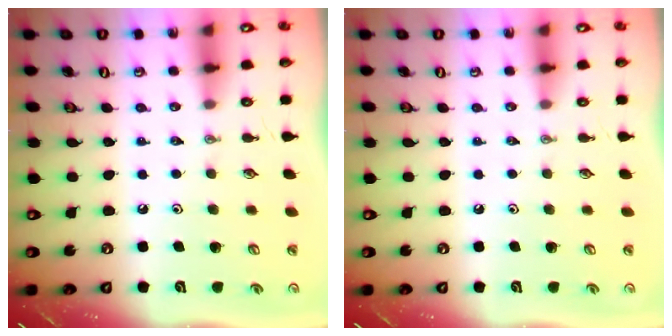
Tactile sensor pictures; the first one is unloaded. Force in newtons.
{"total": 0.0}